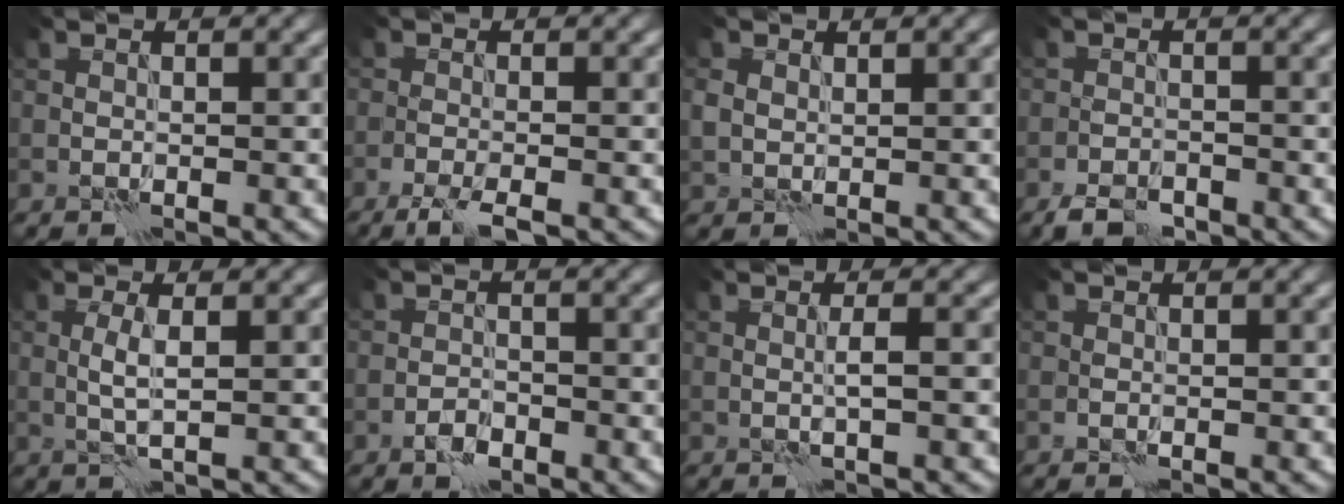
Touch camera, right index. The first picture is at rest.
{"total": 2.8, "force": [-2.1, 0.2, 1.9], "torque": [-0.038, -0.005, -0.044]}
{"total": 1.5, "force": [0.9, 1.1, 0.6], "torque": [-0.016, 0.001, 0.019]}
{"total": 3.0, "force": [-2.4, 1.1, 1.2], "torque": [-0.020, 0.000, -0.047]}
{"total": 1.7, "force": [0.5, 0.0, 1.6], "torque": [-0.037, 0.003, 0.008]}
{"total": 1.8, "force": [-1.2, 0.9, 1.0], "torque": [-0.014, 0.005, -0.025]}
{"total": 1.4, "force": [-0.3, 0.0, 1.4], "torque": [-0.025, 0.004, -0.006]}
{"total": 0.0}